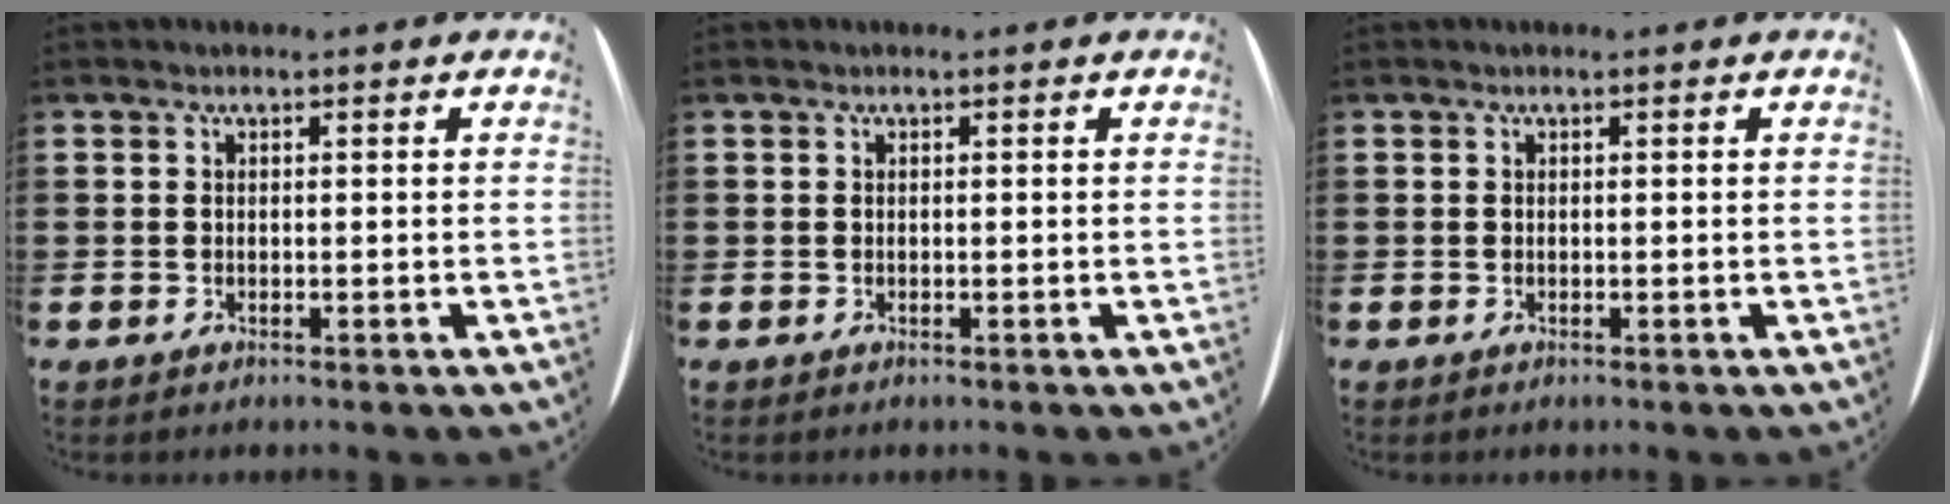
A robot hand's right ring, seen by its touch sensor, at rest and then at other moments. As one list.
[{"total": 0.0}, {"total": 0.0}]